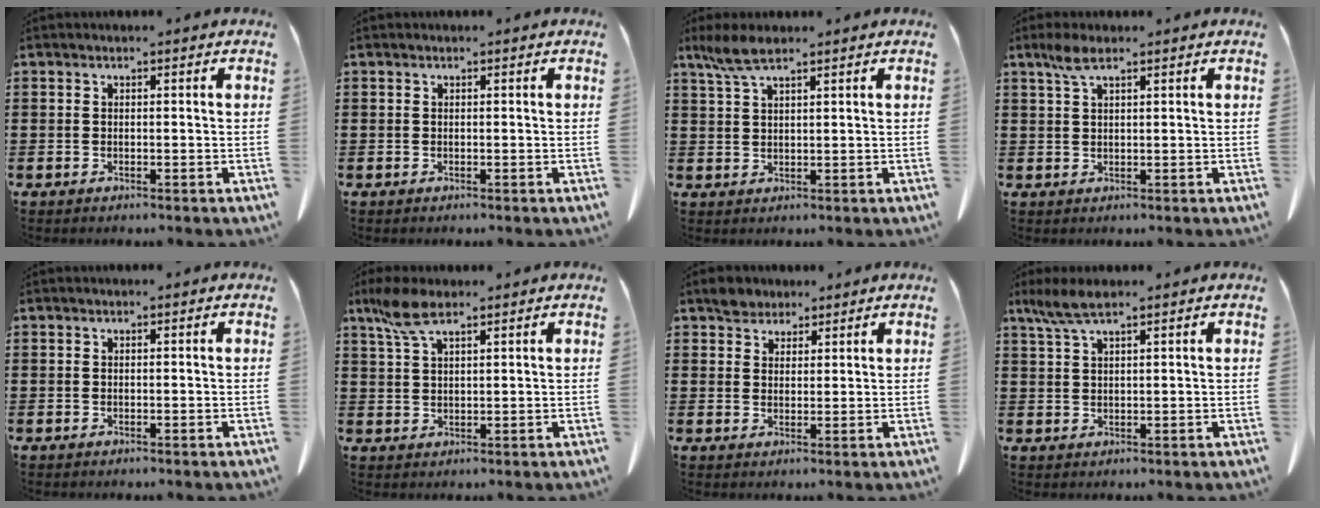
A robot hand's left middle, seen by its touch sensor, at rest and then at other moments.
{"total": 0.0}
{"total": 4.6, "force": [3.0, 1.1, 3.3], "torque": [-0.079, -0.002, 0.054]}
{"total": 3.4, "force": [2.0, 0.9, 2.6], "torque": [-0.058, 0.005, 0.035]}
{"total": 0.0}
{"total": 5.6, "force": [3.3, 1.8, 4.1], "torque": [-0.095, 0.001, 0.059]}
{"total": 3.1, "force": [2.6, 1.6, 0.4], "torque": [-0.009, 0.004, 0.049]}
{"total": 4.1, "force": [2.8, 0.8, 2.9], "torque": [-0.070, -0.003, 0.049]}